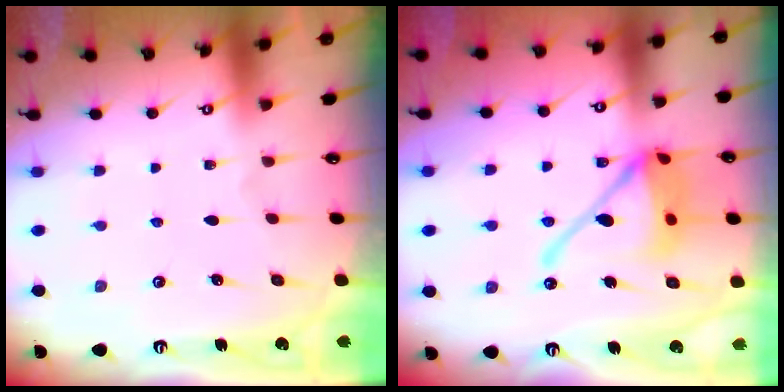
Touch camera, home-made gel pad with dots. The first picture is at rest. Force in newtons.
{"total": 15.9, "press": 15.7, "slide": 2.3}